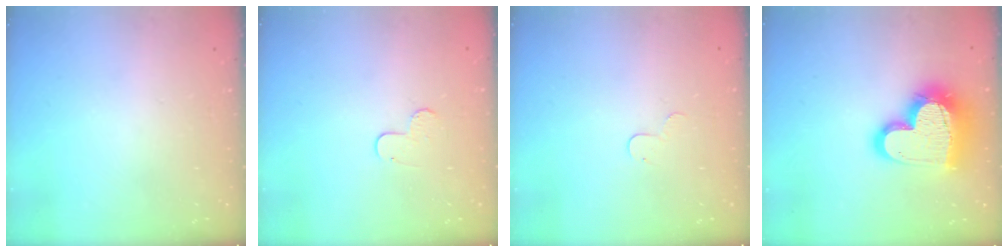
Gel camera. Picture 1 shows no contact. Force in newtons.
{"total": 5.2, "press": 5.1, "slide": 0.5}
{"total": 3.7, "press": 3.7, "slide": 0.4}
{"total": 20.6, "press": 20.6, "slide": 1.5}